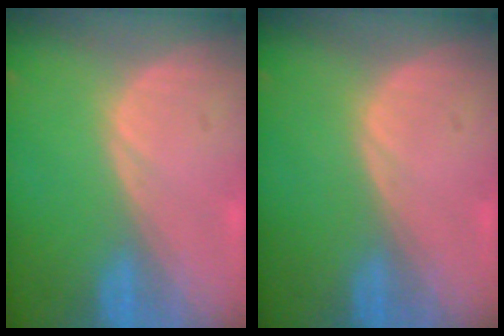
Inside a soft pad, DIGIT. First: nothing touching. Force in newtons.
{"total": 0.0}